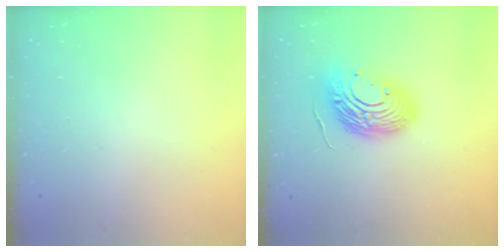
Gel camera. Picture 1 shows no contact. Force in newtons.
{"total": 14.0, "press": 13.8, "slide": 2.2}